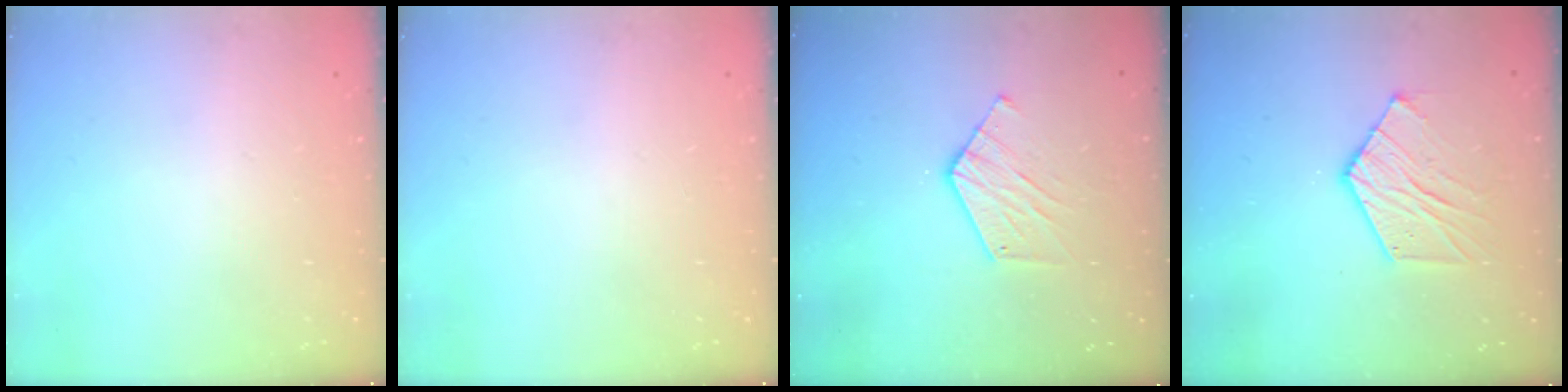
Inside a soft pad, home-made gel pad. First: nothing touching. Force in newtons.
{"total": 0.0}
{"total": 8.3, "press": 8.3, "slide": 0.1}
{"total": 9.6, "press": 9.6, "slide": 0.5}